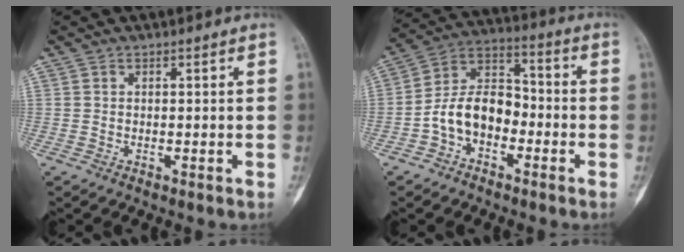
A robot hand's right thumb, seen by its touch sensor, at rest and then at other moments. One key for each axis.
{"total": 11.0, "fx": -3.7, "fy": 7.4, "fz": 7.3, "tx": -0.115, "ty": 0.051, "tz": -0.080}